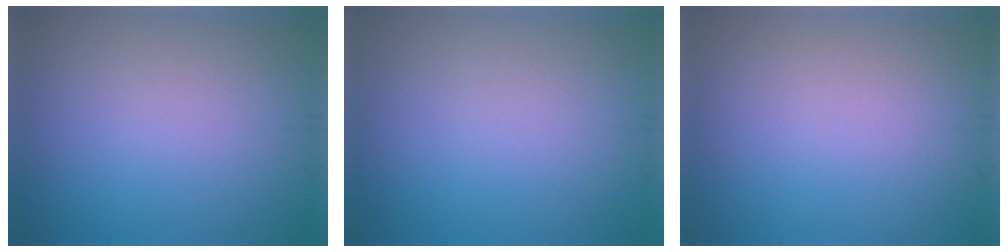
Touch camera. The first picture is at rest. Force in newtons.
{"total": 0.0}
{"total": 0.0}